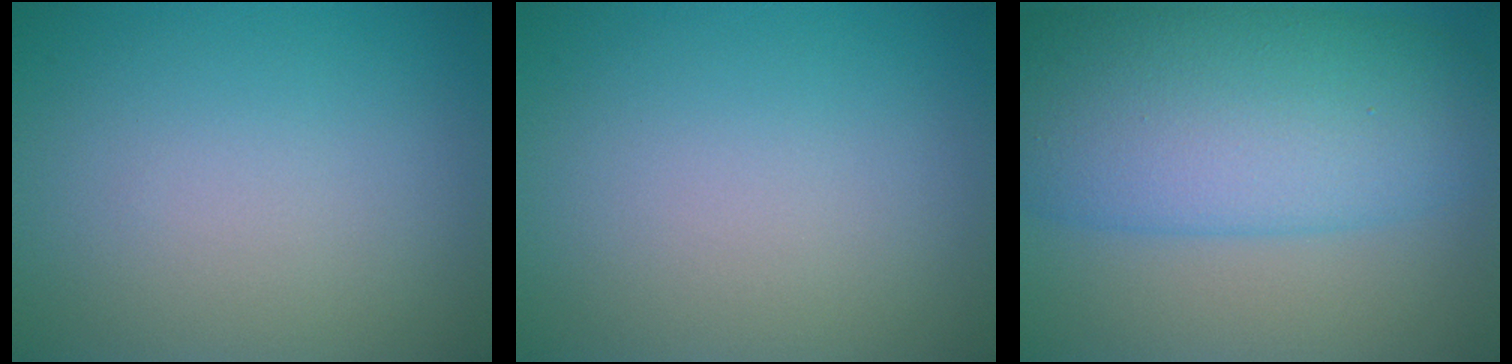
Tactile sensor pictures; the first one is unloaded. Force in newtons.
{"total": 0.0}
{"total": 11.5, "press": 11.5, "slide": 0.2}